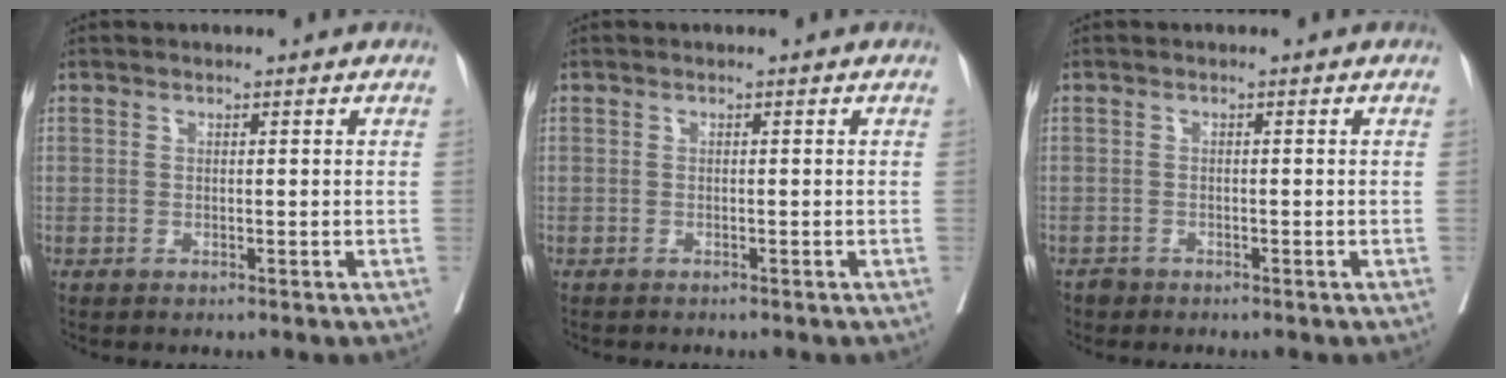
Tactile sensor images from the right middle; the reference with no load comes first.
{"total": 0.9, "force": [-0.9, 0.2, 0.3], "torque": [-0.009, -0.002, -0.014]}
{"total": 1.0, "force": [-0.8, 0.6, -0.1], "torque": [-0.003, 0.002, -0.017]}